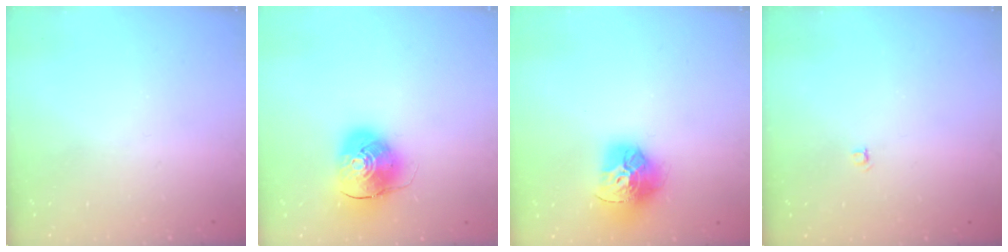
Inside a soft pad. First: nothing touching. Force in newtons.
{"total": 10.8, "press": 10.6, "slide": 1.9}
{"total": 15.9, "press": 15.9, "slide": 1.6}
{"total": 3.4, "press": 3.4, "slide": 0.3}